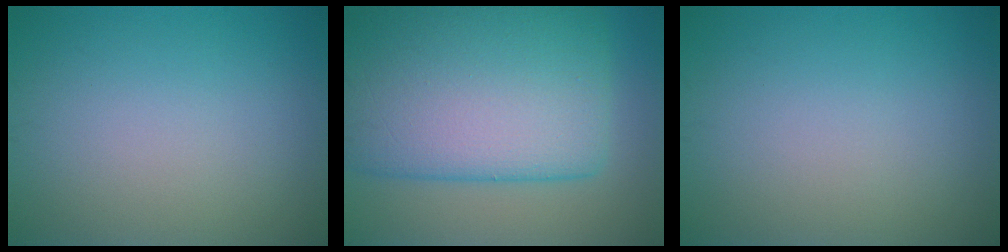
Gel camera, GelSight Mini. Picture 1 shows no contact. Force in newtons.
{"total": 14.8, "press": 14.8, "slide": 0.4}
{"total": 0.0}